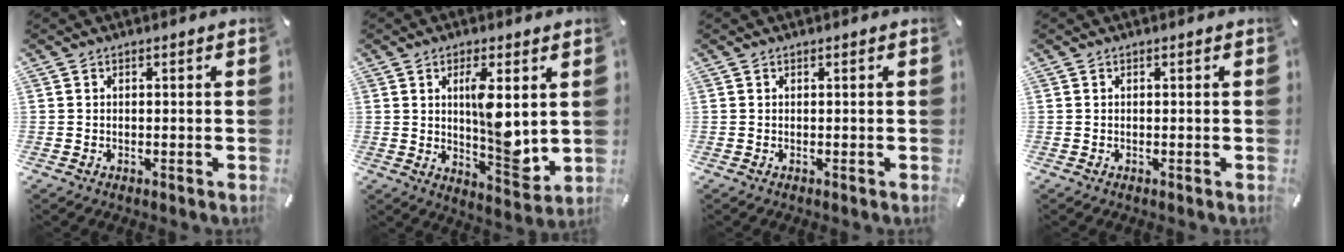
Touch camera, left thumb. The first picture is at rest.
{"total": 10.7, "force": [2.6, 4.0, 9.7], "torque": [-0.154, -0.032, 0.035]}
{"total": 0.0}
{"total": 0.0}